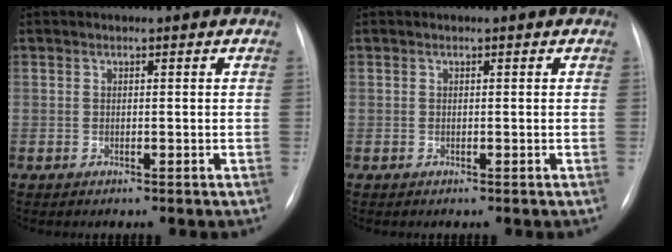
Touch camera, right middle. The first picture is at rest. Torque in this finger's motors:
{"motor_torque": [0.00, 0.00, 0.00, 0.00]}